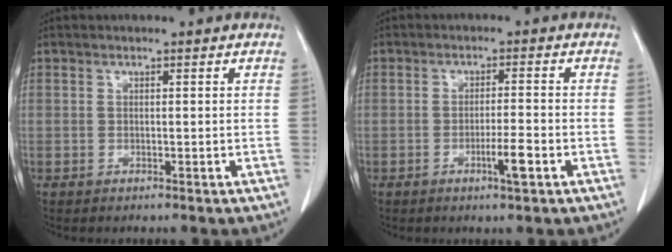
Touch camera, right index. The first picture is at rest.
{"total": 4.1, "force": [-1.8, 0.0, 3.7], "torque": [-0.061, -0.005, -0.031]}